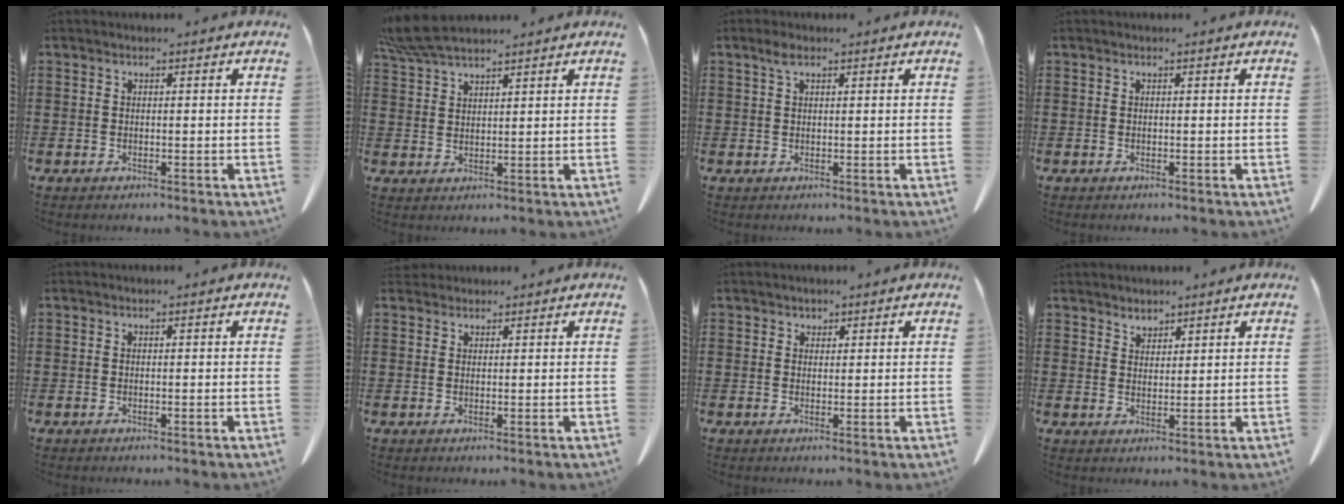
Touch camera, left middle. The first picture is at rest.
{"total": 6.1, "force": [5.2, 1.0, 2.9], "torque": [-0.071, -0.009, 0.101]}
{"total": 1.7, "force": [0.8, 0.7, 1.3], "torque": [-0.031, 0.002, 0.015]}
{"total": 0.0}
{"total": 0.0}
{"total": 1.5, "force": [1.4, 0.5, 0.2], "torque": [-0.008, 0.001, 0.030]}
{"total": 1.1, "force": [1.0, 0.5, 0.0], "torque": [-0.004, -0.002, 0.021]}
{"total": 2.2, "force": [2.1, 0.6, 0.0], "torque": [-0.005, -0.004, 0.043]}